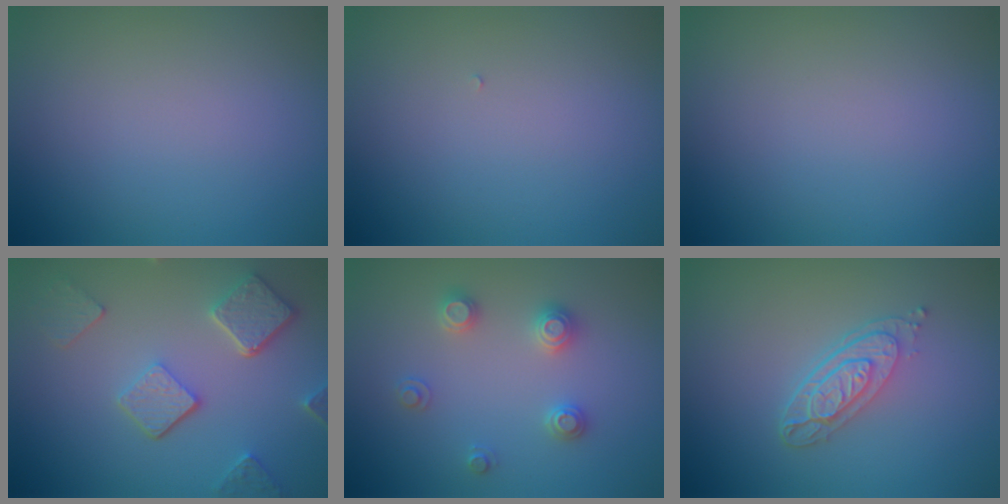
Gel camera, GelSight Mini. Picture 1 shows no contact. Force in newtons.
{"total": 0.0}
{"total": 0.0}
{"total": 5.1, "press": 3.9, "slide": 3.2}
{"total": 2.5, "press": 2.5, "slide": 0.3}
{"total": 3.6, "press": 2.8, "slide": 2.3}